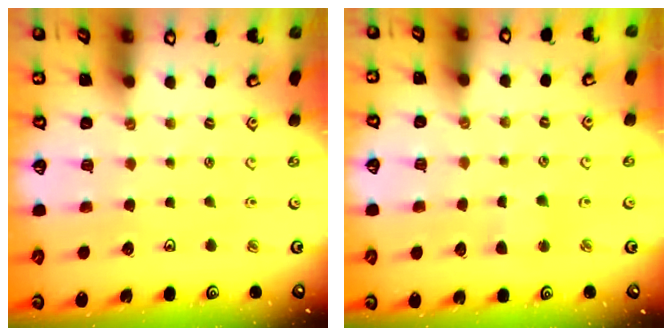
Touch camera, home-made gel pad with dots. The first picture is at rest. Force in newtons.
{"total": 2.5, "press": 2.5, "slide": 0.3}